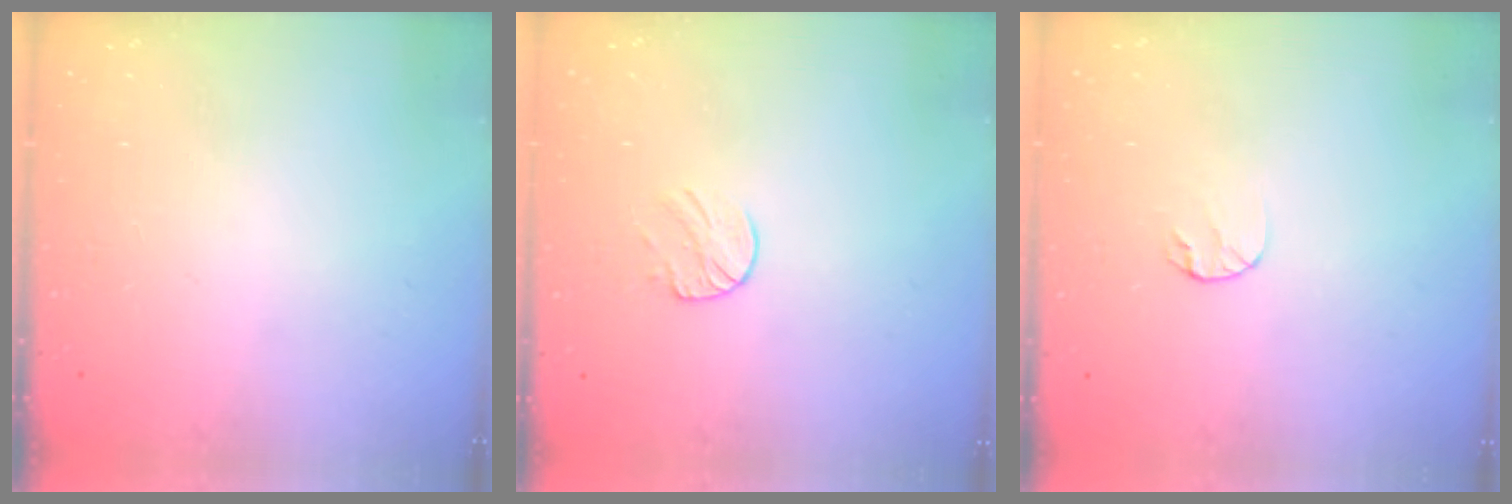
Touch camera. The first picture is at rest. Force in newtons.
{"total": 6.7, "press": 6.7, "slide": 0.6}
{"total": 5.2, "press": 5.1, "slide": 0.5}